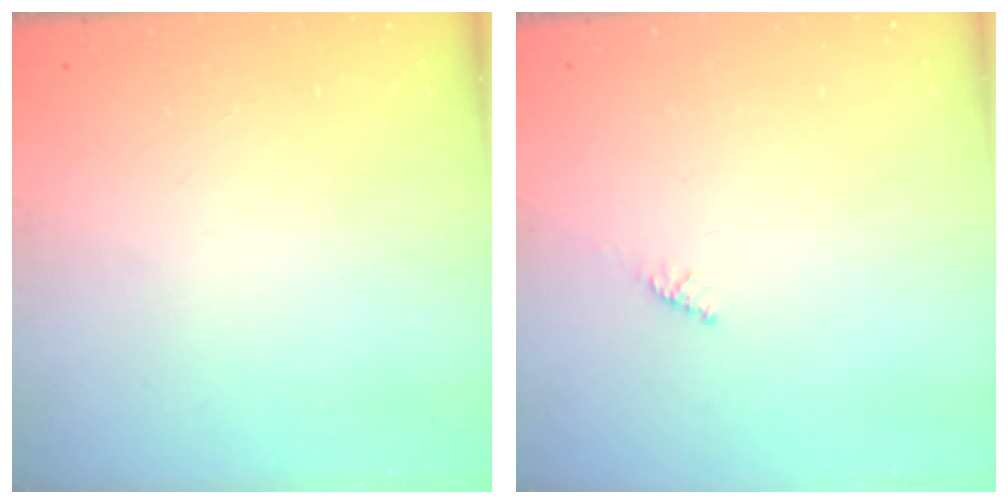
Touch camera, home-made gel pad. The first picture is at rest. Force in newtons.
{"total": 1.6, "press": 1.5, "slide": 0.4}